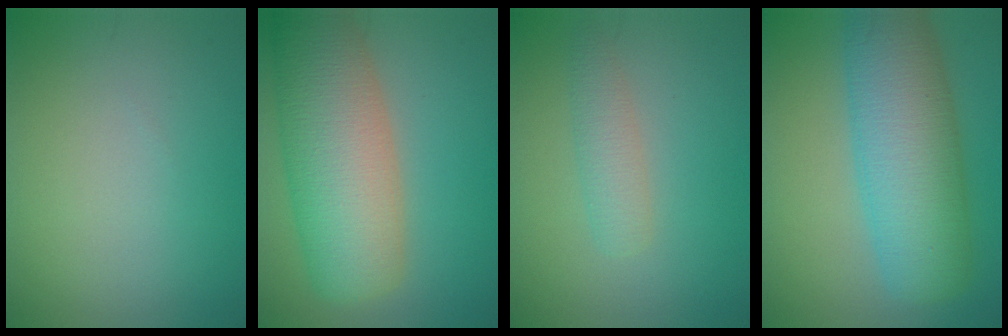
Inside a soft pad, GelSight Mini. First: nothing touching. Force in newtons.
{"total": 10.5, "press": 10.5, "slide": 0.8}
{"total": 2.2, "press": 2.2, "slide": 0.1}
{"total": 9.7, "press": 9.7, "slide": 0.2}